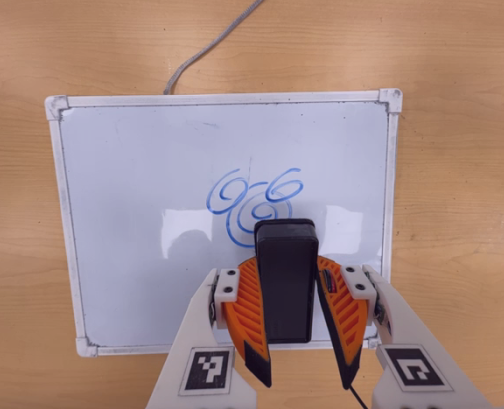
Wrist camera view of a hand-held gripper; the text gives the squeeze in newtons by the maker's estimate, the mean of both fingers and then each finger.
{"total": 8.2, "left": 6.7, "right": 9.8}